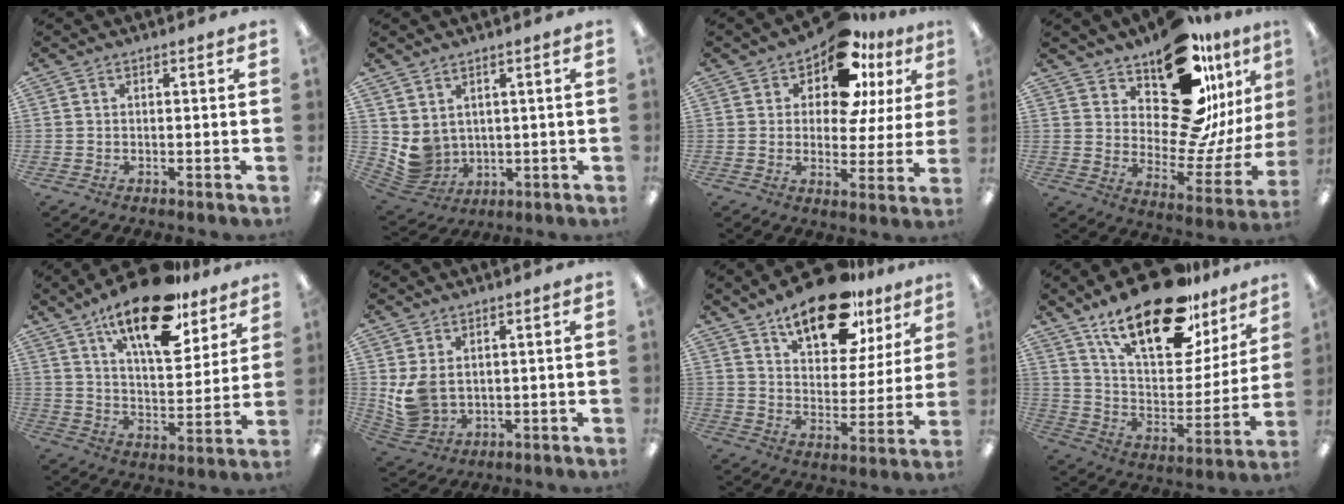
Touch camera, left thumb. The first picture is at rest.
{"total": 6.2, "force": [2.9, 5.3, 1.3], "torque": [-0.058, -0.023, 0.064]}
{"total": 14.2, "force": [9.8, 6.7, 7.8], "torque": [-0.129, -0.056, 0.170]}
{"total": 21.8, "force": [13.9, 9.8, 13.7], "torque": [-0.181, -0.118, 0.238]}
{"total": 19.8, "force": [13.8, 7.5, 12.1], "torque": [-0.197, -0.076, 0.230]}
{"total": 7.7, "force": [2.0, 5.8, 4.7], "torque": [-0.110, -0.003, 0.040]}
{"total": 19.0, "force": [13.4, 8.4, 10.6], "torque": [-0.157, -0.070, 0.226]}
{"total": 25.5, "force": [17.4, 10.3, 15.6], "torque": [-0.244, -0.108, 0.298]}